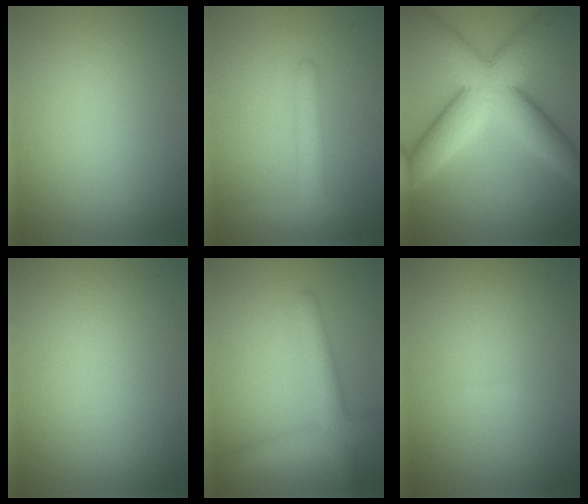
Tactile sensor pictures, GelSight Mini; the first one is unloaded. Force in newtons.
{"total": 3.0, "press": 3.0, "slide": 0.2}
{"total": 10.1, "press": 10.1, "slide": 0.5}
{"total": 0.0}
{"total": 4.4, "press": 4.4, "slide": 0.2}
{"total": 0.0}